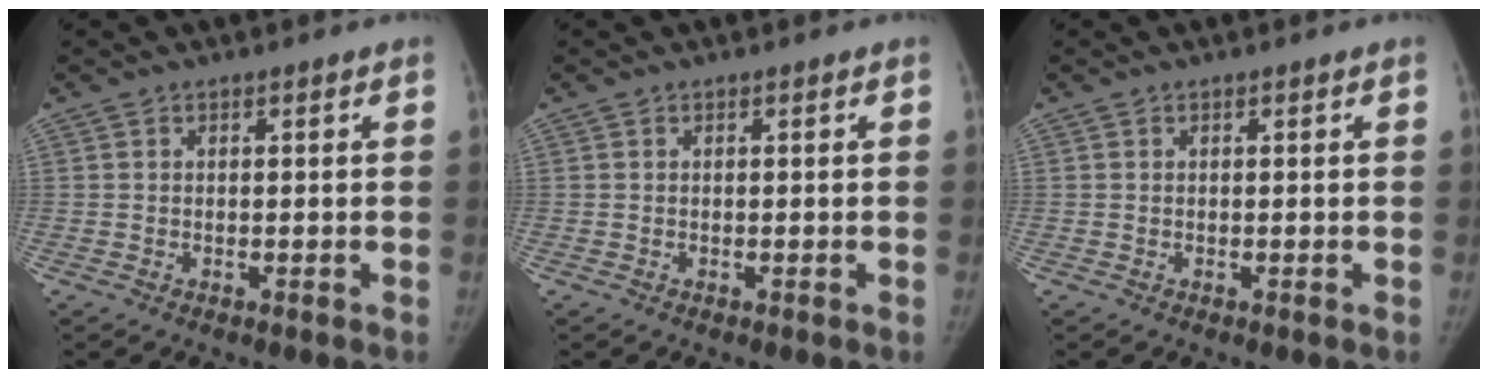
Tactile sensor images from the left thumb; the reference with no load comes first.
{"total": 0.0}
{"total": 0.0}